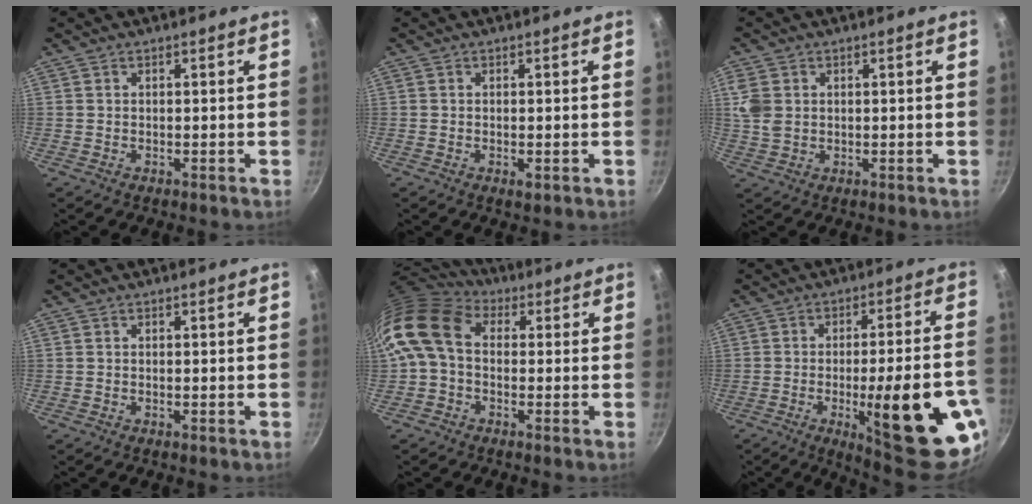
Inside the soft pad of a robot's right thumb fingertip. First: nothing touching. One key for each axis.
{"total": 1.2, "fx": -0.3, "fy": 0.4, "fz": 1.0, "tx": -0.021, "ty": -0.003, "tz": -0.005}
{"total": 4.9, "fx": 1.1, "fy": 3.8, "fz": 2.9, "tx": -0.051, "ty": -0.006, "tz": 0.023}
{"total": 0.0}
{"total": 12.3, "fx": 1.0, "fy": 8.9, "fz": 8.4, "tx": -0.155, "ty": 0.025, "tz": -0.003}
{"total": 23.6, "fx": -7.4, "fy": 5.8, "fz": 21.6, "tx": -0.265, "ty": 0.013, "tz": -0.089}